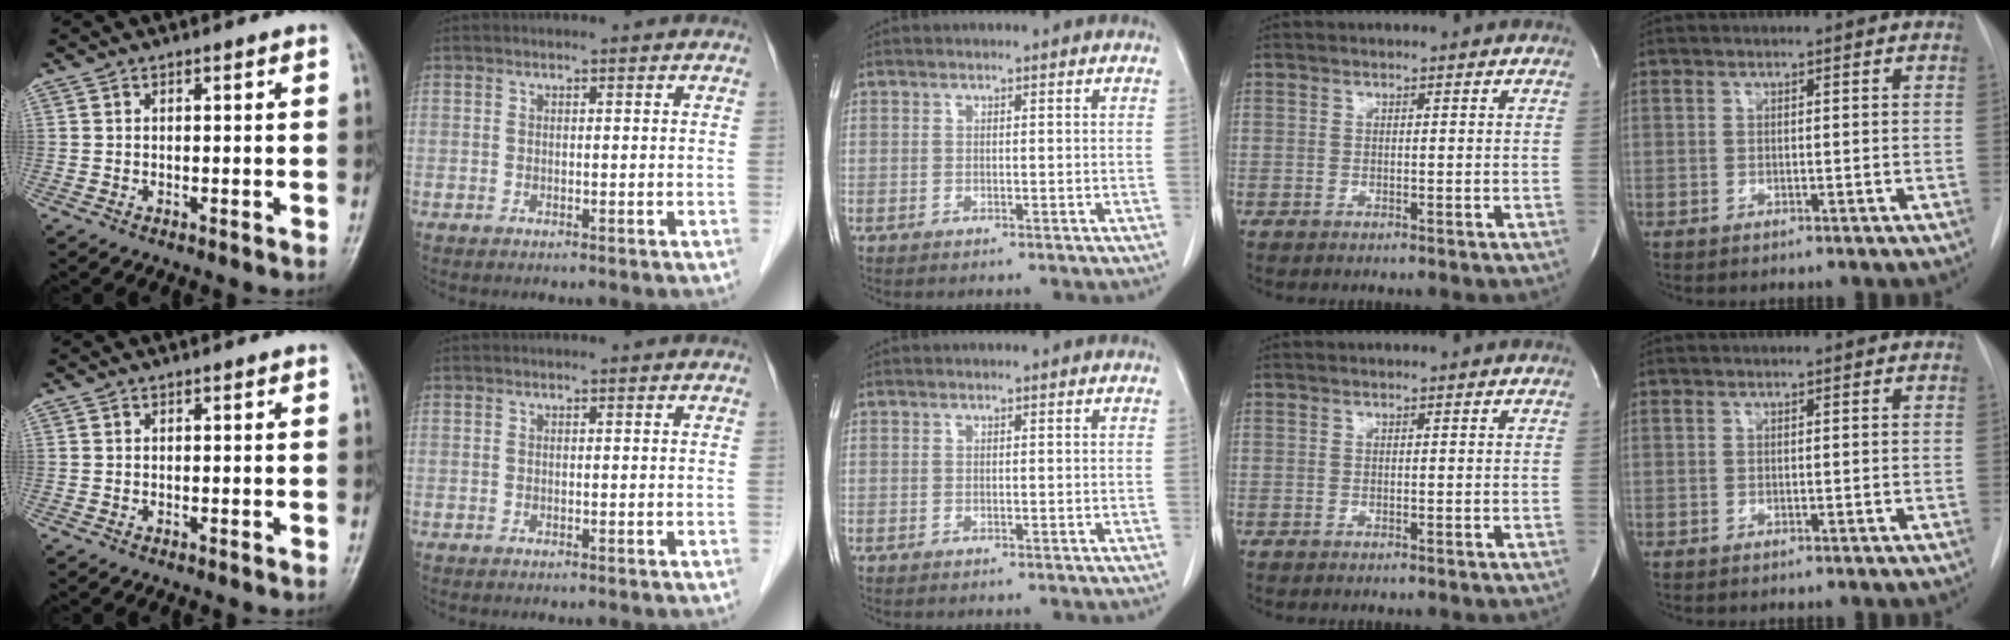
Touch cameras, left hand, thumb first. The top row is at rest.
{}